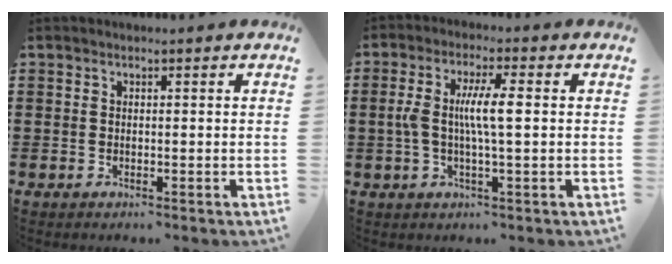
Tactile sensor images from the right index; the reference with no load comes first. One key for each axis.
{"total": 6.3, "fx": 0.2, "fy": 1.0, "fz": 6.2, "tx": -0.128, "ty": -0.007, "tz": -0.004}